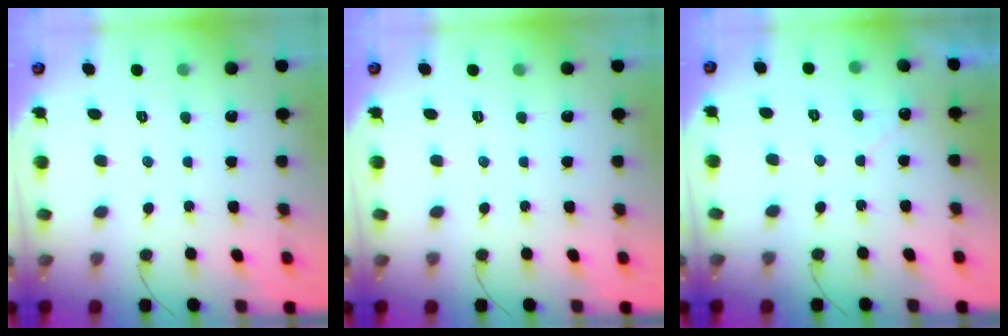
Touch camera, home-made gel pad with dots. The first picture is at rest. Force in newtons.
{"total": 0.0}
{"total": 3.2, "press": 3.2, "slide": 0.1}